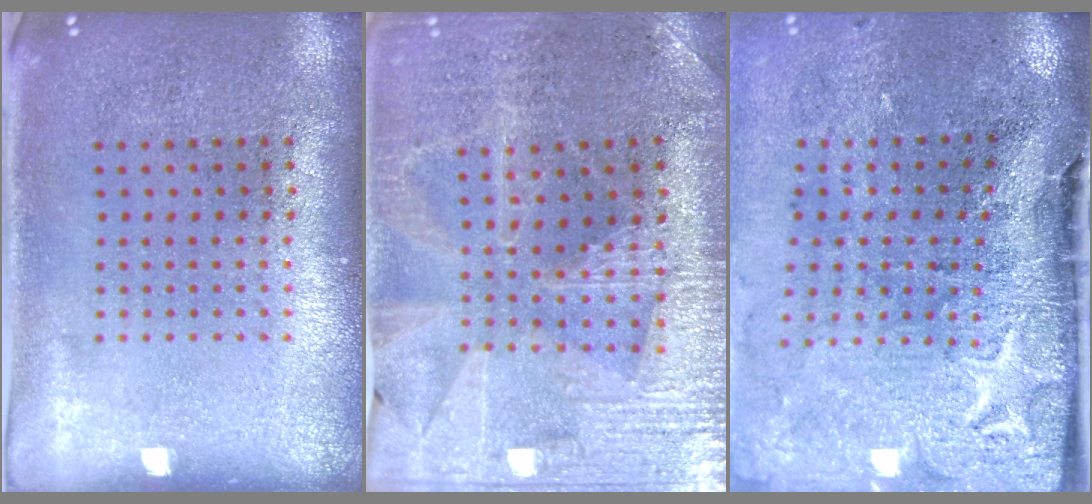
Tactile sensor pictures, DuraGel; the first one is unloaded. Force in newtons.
{"total": 3.0, "press": 2.9, "slide": 0.4}
{"total": 4.9, "press": 3.9, "slide": 2.9}